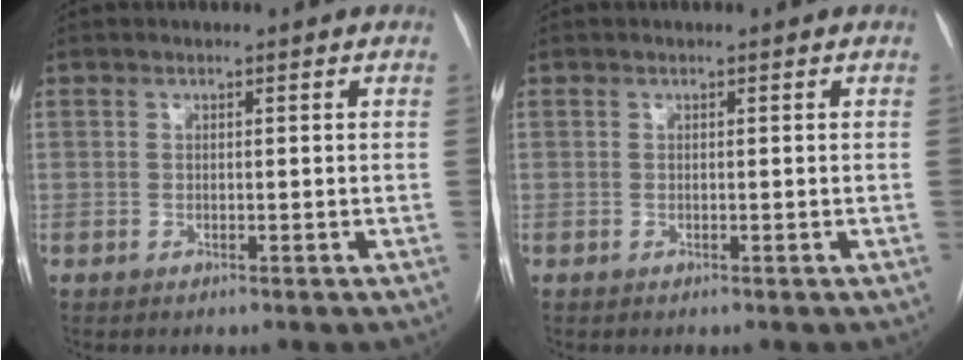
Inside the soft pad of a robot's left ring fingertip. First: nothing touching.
{"total": 0.0}